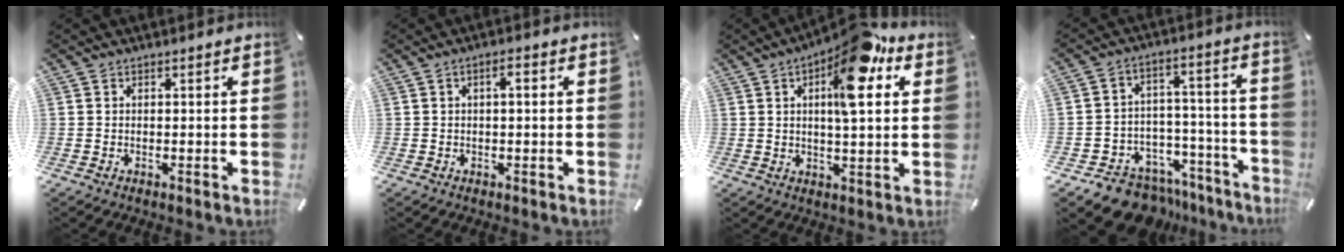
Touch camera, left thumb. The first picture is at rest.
{"total": 2.5, "force": [0.3, 0.8, 2.4], "torque": [-0.037, 0.005, 0.000]}
{"total": 14.9, "force": [6.2, 5.0, 12.5], "torque": [-0.179, -0.026, 0.096]}
{"total": 10.5, "force": [-7.9, 6.6, 2.1], "torque": [-0.022, 0.051, -0.132]}